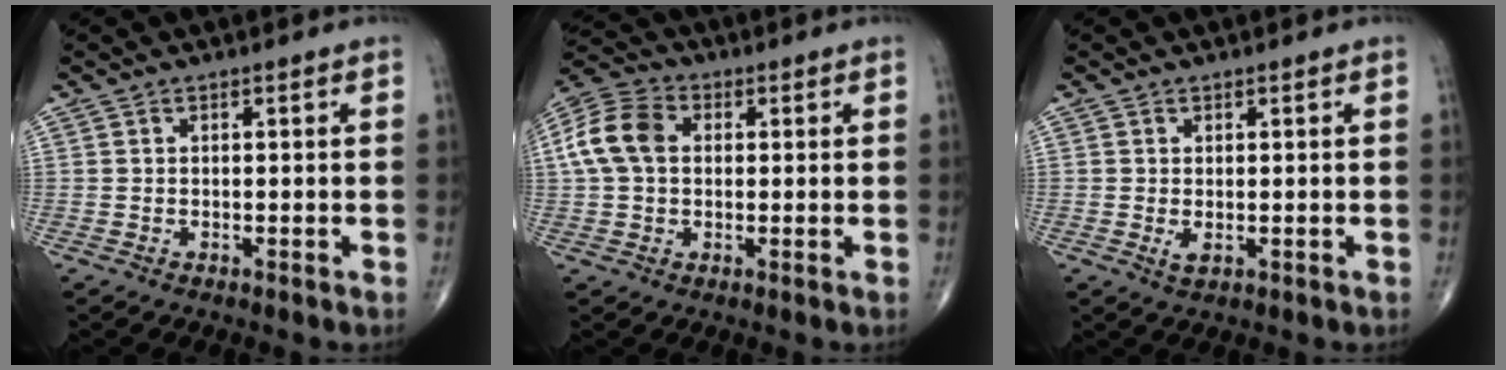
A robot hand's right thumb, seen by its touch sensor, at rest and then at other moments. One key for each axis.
{"total": 10.1, "fx": 1.4, "fy": 7.3, "fz": 6.9, "tx": -0.139, "ty": 0.026, "tz": 0.020}
{"total": 1.5, "fx": -0.1, "fy": 0.8, "fz": 1.3, "tx": -0.023, "ty": -0.005, "tz": 0.001}